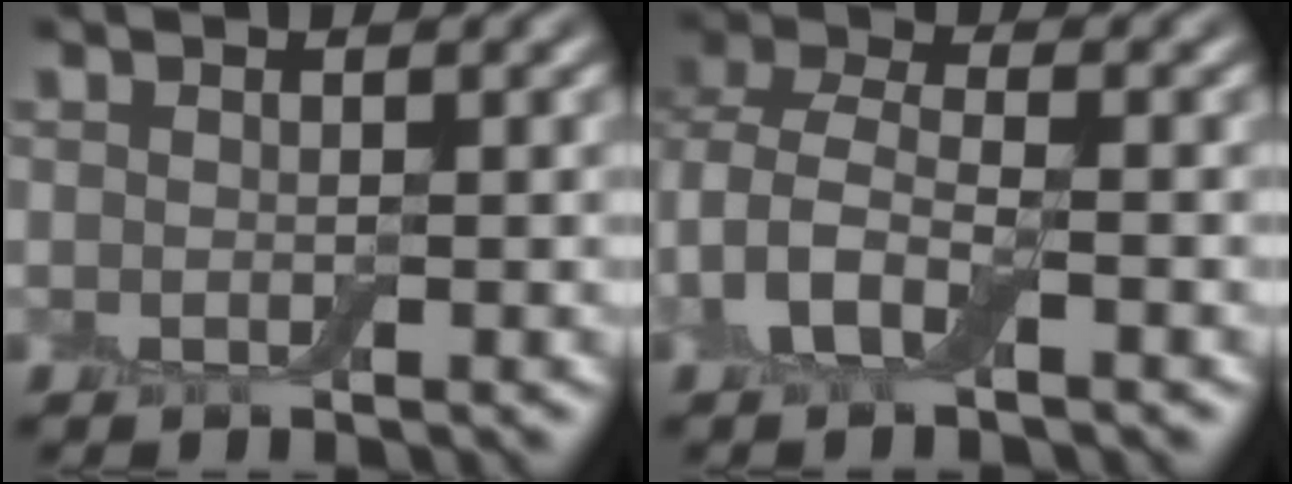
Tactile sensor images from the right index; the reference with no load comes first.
{"total": 4.5, "force": [-1.4, 2.7, 3.3], "torque": [-0.071, 0.006, -0.035]}